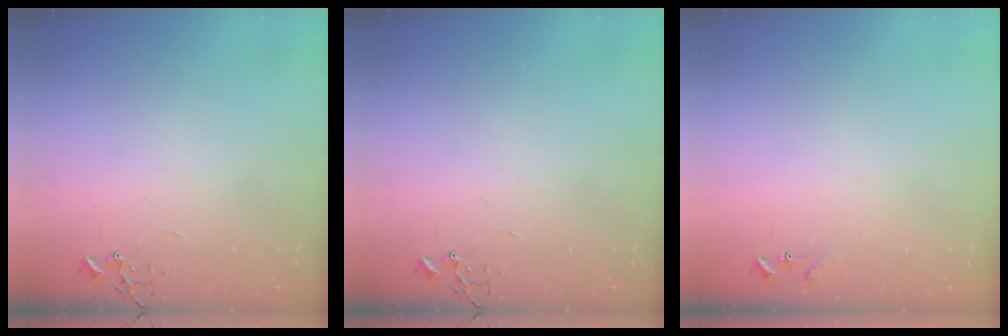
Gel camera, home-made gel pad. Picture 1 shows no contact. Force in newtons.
{"total": 0.0}
{"total": 6.9, "press": 6.8, "slide": 0.6}